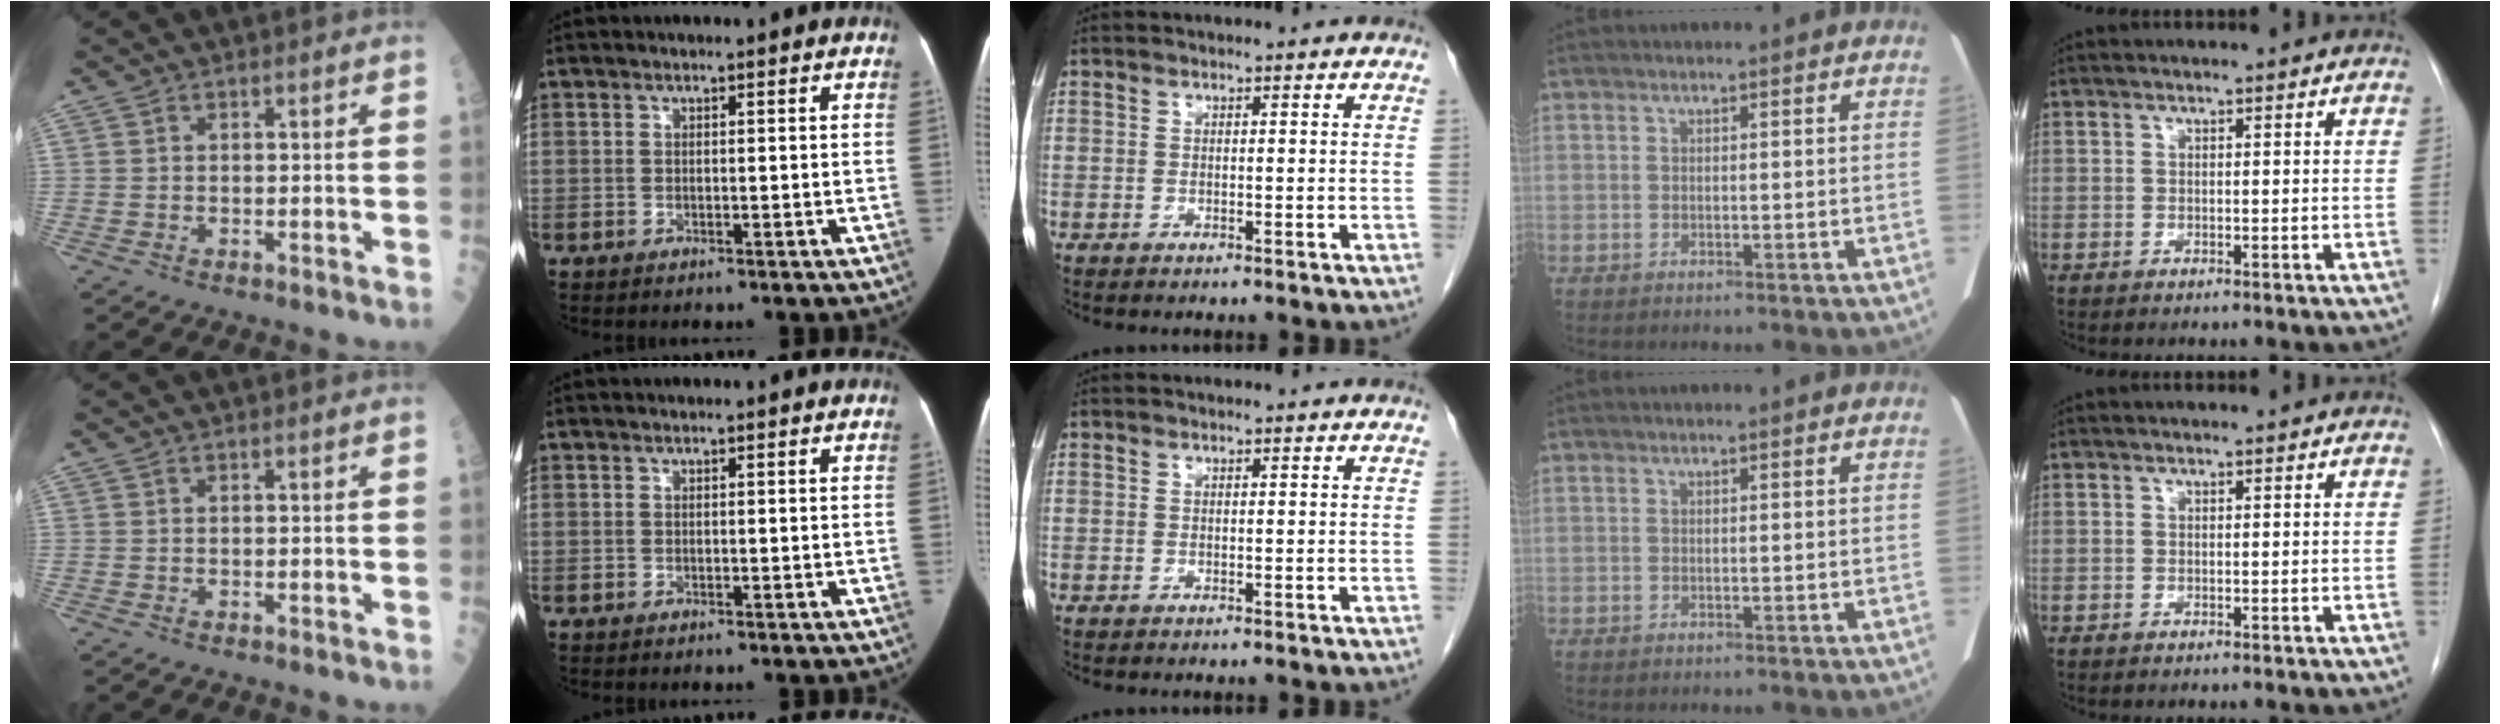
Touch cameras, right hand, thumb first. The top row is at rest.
{}